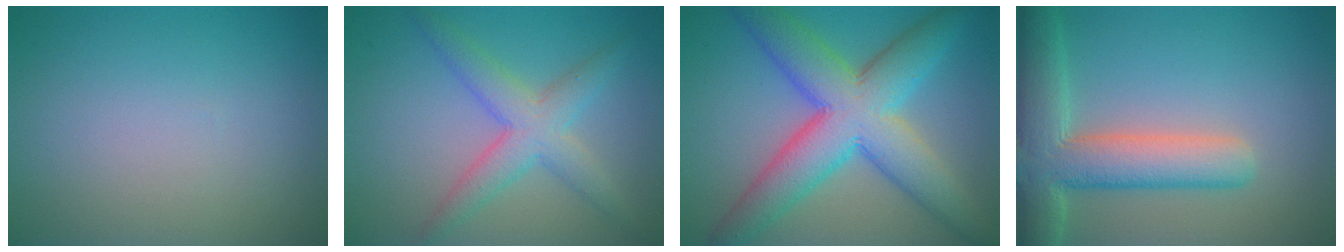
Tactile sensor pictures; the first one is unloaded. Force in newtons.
{"total": 4.5, "press": 4.5, "slide": 0.3}
{"total": 10.2, "press": 10.2, "slide": 0.2}
{"total": 7.6, "press": 7.6, "slide": 0.6}